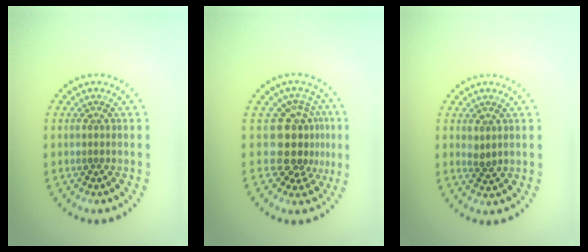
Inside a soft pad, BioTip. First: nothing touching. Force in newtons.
{"total": 4.1, "press": 3.1, "slide": 2.7}
{"total": 1.0, "press": 0.9, "slide": 0.5}